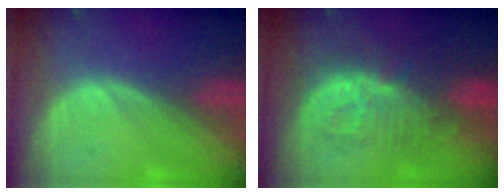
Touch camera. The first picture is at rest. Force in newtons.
{"total": 9.4, "press": 9.2, "slide": 2.2}